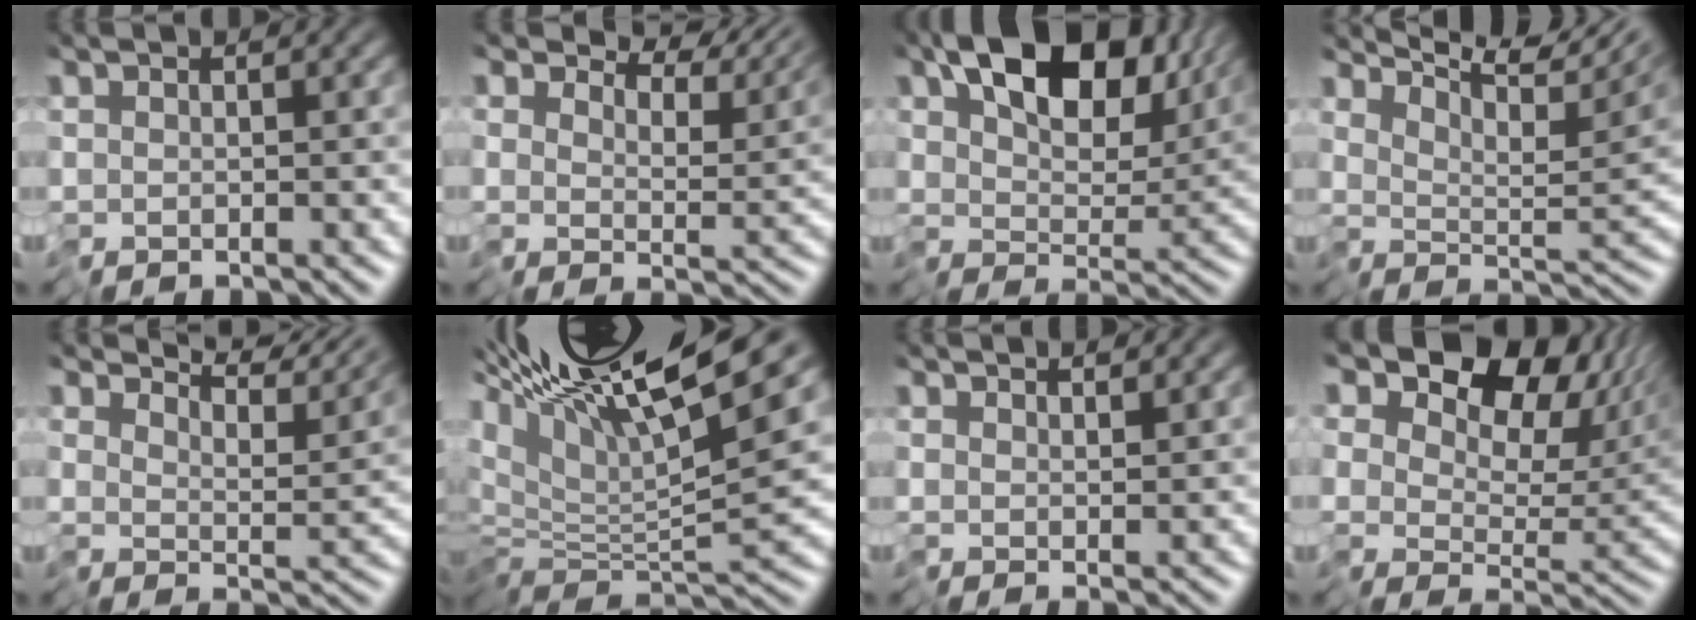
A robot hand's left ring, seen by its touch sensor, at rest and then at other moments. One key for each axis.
{"total": 5.6, "fx": 5.4, "fy": 1.0, "fz": 1.0, "tx": -0.014, "ty": 0.000, "tz": 0.083}
{"total": 9.6, "fx": 4.7, "fy": 5.1, "fz": 6.6, "tx": -0.103, "ty": 0.009, "tz": 0.081}
{"total": 8.4, "fx": 7.3, "fy": 0.7, "fz": 4.1, "tx": -0.060, "ty": 0.014, "tz": 0.120}
{"total": 6.9, "fx": 6.7, "fy": 0.1, "fz": 1.7, "tx": -0.026, "ty": 0.011, "tz": 0.094}
{"total": 12.5, "fx": 6.2, "fy": 1.9, "fz": 10.8, "tx": -0.188, "ty": 0.035, "tz": 0.108}
{"total": 1.6, "fx": 1.5, "fy": -0.6, "fz": -0.1, "tx": -0.001, "ty": 0.012, "tz": 0.030}
{"total": 11.7, "fx": 6.1, "fy": 7.2, "fz": 7.0, "tx": -0.086, "ty": 0.013, "tz": 0.093}